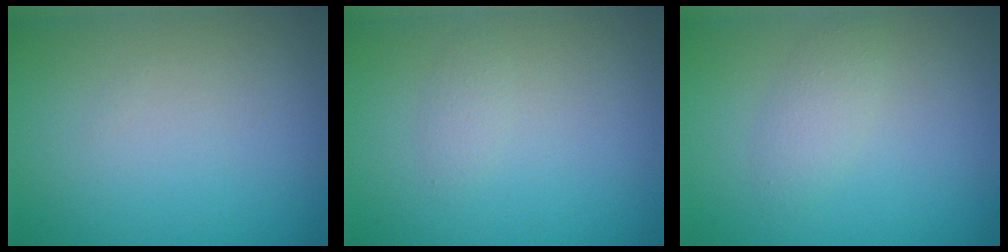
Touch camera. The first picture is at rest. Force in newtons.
{"total": 0.8, "press": 0.8, "slide": 0.0}
{"total": 1.7, "press": 1.7, "slide": 0.1}